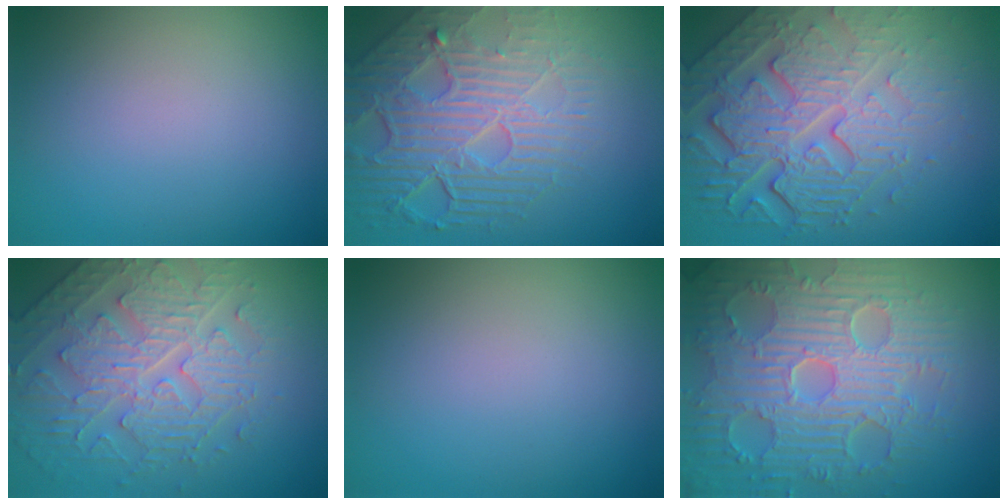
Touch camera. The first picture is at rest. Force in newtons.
{"total": 8.7, "press": 5.9, "slide": 6.4}
{"total": 8.4, "press": 5.8, "slide": 6.0}
{"total": 4.6, "press": 4.6, "slide": 0.1}
{"total": 0.0}
{"total": 10.1, "press": 7.0, "slide": 7.3}